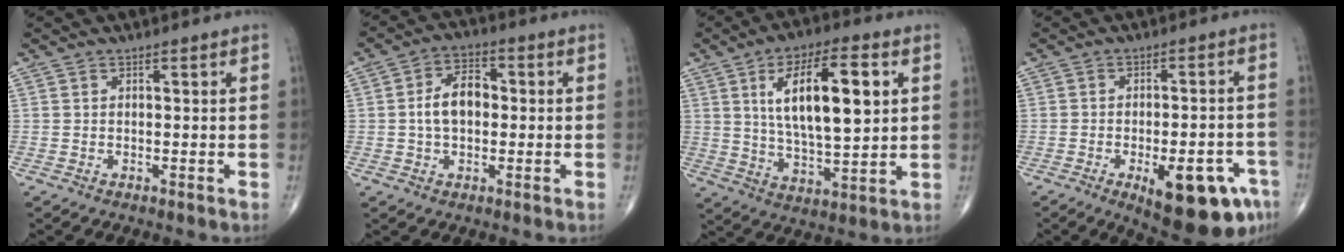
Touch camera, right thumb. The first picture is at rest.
{"total": 7.5, "force": [0.1, 4.8, 5.8], "torque": [-0.094, 0.019, -0.006]}
{"total": 17.0, "force": [4.5, 6.4, 15.1], "torque": [-0.237, -0.008, 0.079]}
{"total": 15.5, "force": [-7.3, 5.7, 12.5], "torque": [-0.115, 0.023, -0.083]}